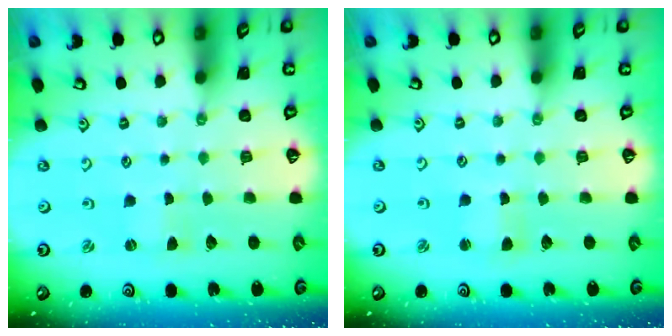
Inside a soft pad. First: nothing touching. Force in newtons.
{"total": 1.5, "press": 1.5, "slide": 0.2}